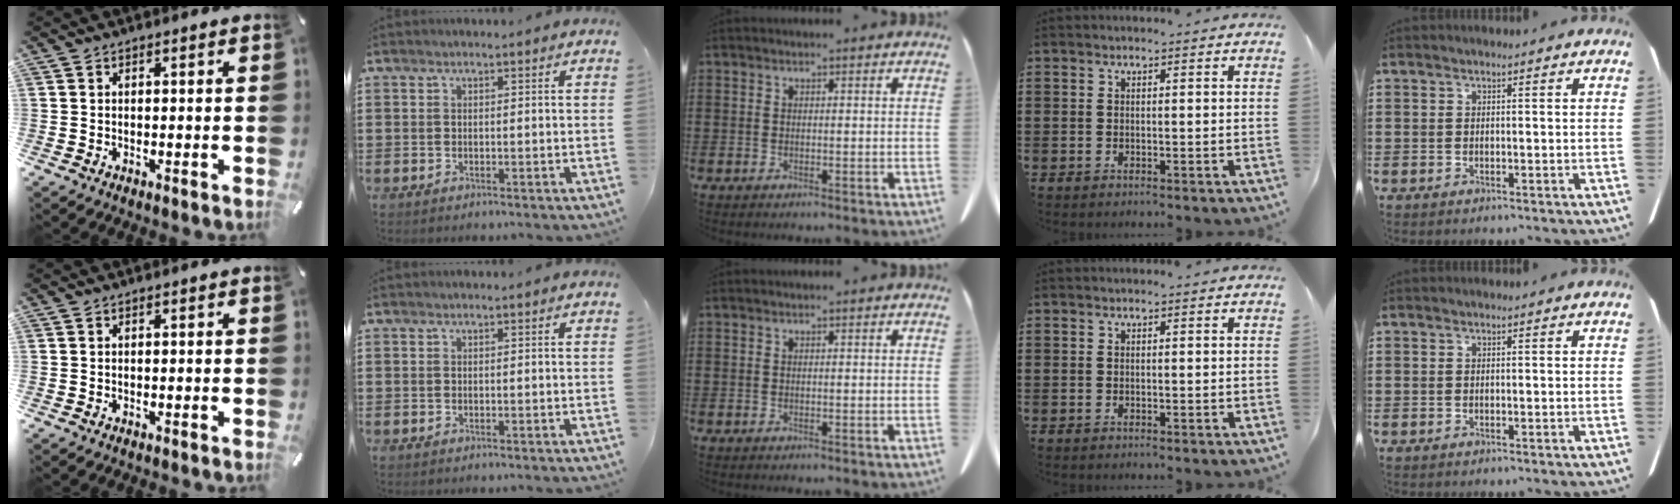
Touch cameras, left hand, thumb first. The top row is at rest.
{}